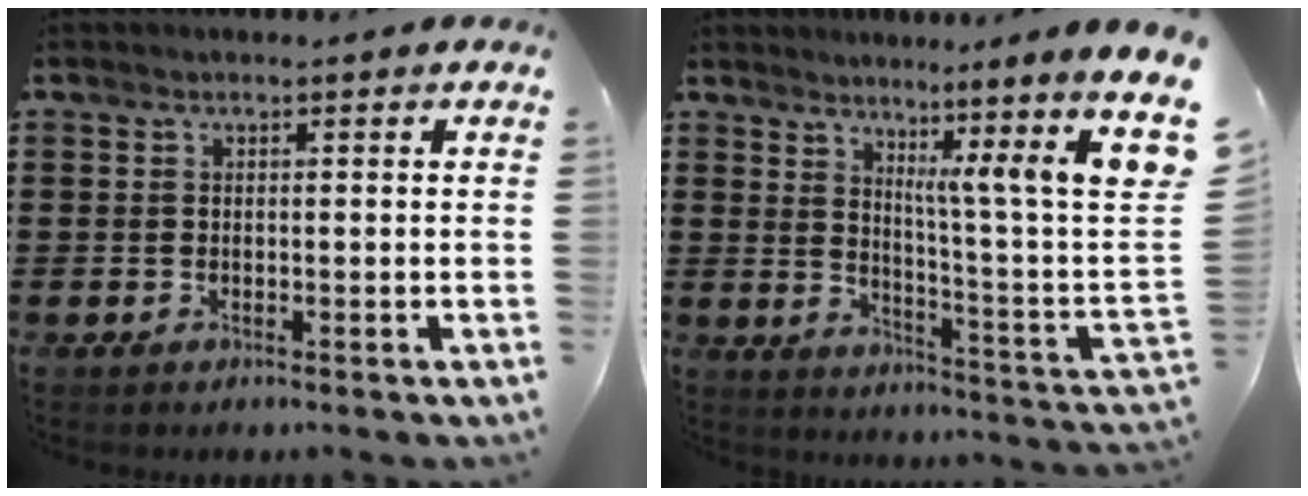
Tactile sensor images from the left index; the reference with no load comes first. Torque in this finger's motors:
{"motor_torque": [1.24, -0.90, 1.06, 0.21]}